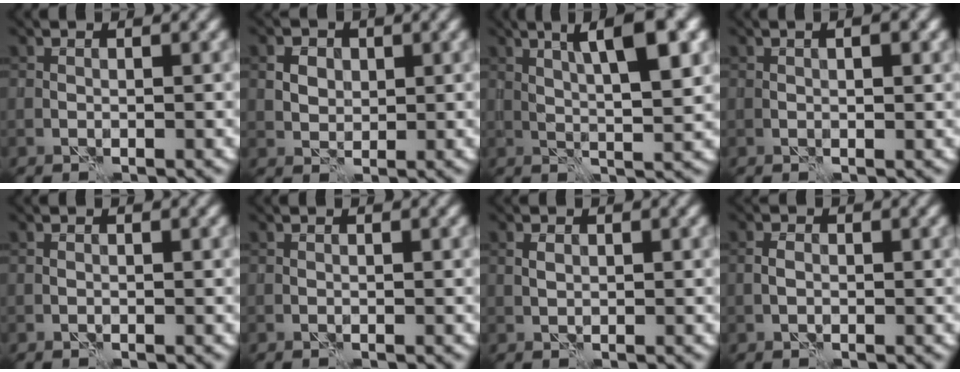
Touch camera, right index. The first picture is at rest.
{"total": 2.7, "force": [0.9, 2.2, 1.3], "torque": [-0.030, 0.004, 0.018]}
{"total": 7.2, "force": [2.6, 1.5, 6.5], "torque": [-0.098, 0.008, 0.041]}
{"total": 1.7, "force": [0.5, 0.6, 1.5], "torque": [-0.015, -0.005, 0.009]}
{"total": 0.0}
{"total": 0.0}
{"total": 0.9, "force": [0.3, 0.6, 0.5], "torque": [-0.013, 0.003, 0.006]}
{"total": 1.0, "force": [-0.2, 0.8, 0.6], "torque": [-0.013, 0.004, -0.006]}